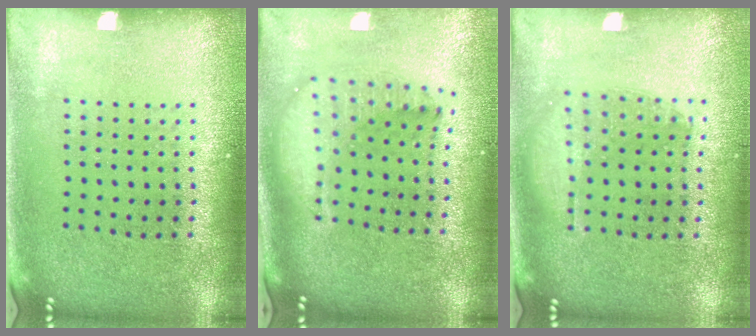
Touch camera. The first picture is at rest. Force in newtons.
{"total": 1.9, "press": 1.5, "slide": 1.1}
{"total": 1.2, "press": 1.1, "slide": 0.4}